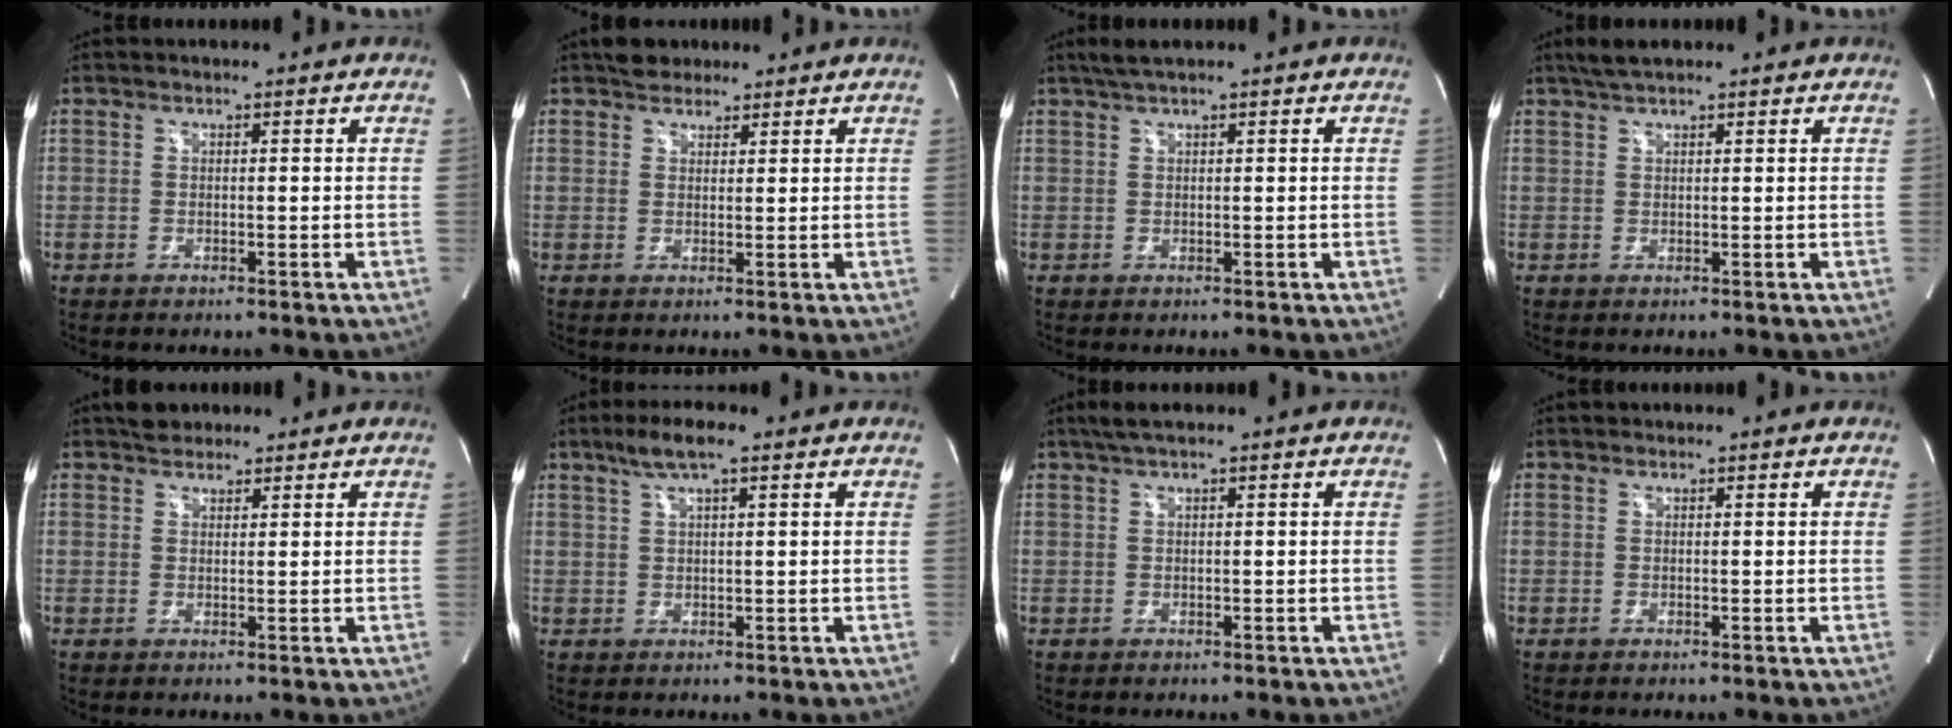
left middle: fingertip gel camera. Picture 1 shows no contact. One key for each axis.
{"total": 3.5, "fx": 2.8, "fy": 1.9, "fz": 0.9, "tx": -0.016, "ty": 0.016, "tz": 0.044}
{"total": 2.7, "fx": 2.1, "fy": -0.2, "fz": 1.7, "tx": -0.036, "ty": 0.018, "tz": 0.041}
{"total": 3.1, "fx": 2.5, "fy": 0.3, "fz": 1.7, "tx": -0.037, "ty": 0.016, "tz": 0.047}
{"total": 2.8, "fx": 2.3, "fy": 1.4, "fz": 0.6, "tx": -0.015, "ty": 0.014, "tz": 0.037}
{"total": 4.6, "fx": 2.9, "fy": 0.5, "fz": 3.6, "tx": -0.077, "ty": 0.012, "tz": 0.054}
{"total": 2.8, "fx": 2.0, "fy": 0.0, "fz": 2.0, "tx": -0.041, "ty": 0.024, "tz": 0.038}
{"total": 0.0}